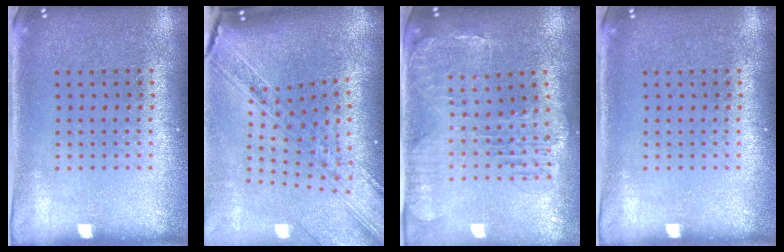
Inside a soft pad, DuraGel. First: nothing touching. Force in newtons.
{"total": 2.8, "press": 2.3, "slide": 1.7}
{"total": 1.4, "press": 1.4, "slide": 0.4}
{"total": 0.0}